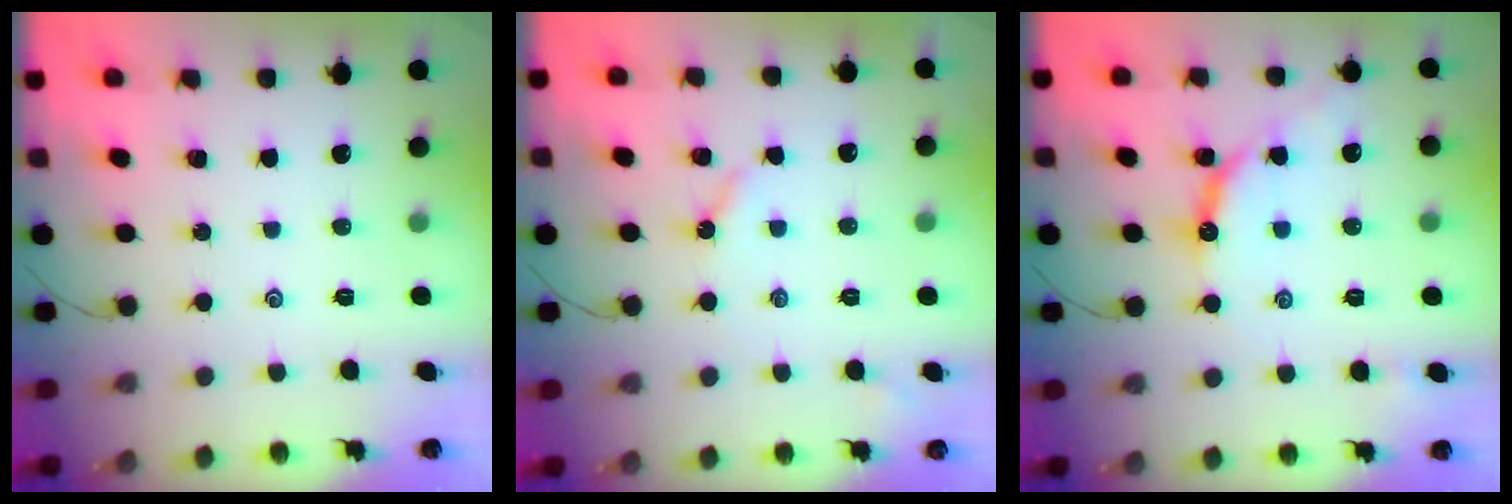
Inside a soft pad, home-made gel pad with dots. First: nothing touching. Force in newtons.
{"total": 3.0, "press": 2.9, "slide": 0.6}
{"total": 10.2, "press": 10.1, "slide": 0.8}